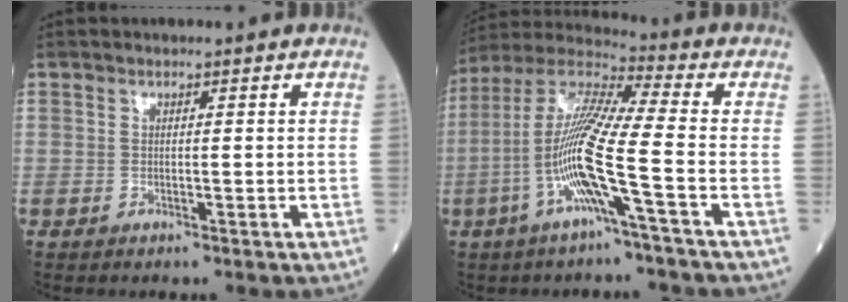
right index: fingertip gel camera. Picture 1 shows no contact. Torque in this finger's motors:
{"motor_torque": [1.87, -0.26, 1.05, 0.21]}